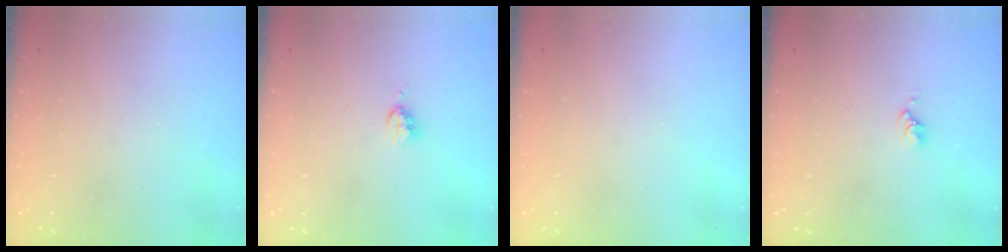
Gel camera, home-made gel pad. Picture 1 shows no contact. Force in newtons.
{"total": 4.2, "press": 4.2, "slide": 0.6}
{"total": 0.0}
{"total": 2.8, "press": 2.8, "slide": 0.3}